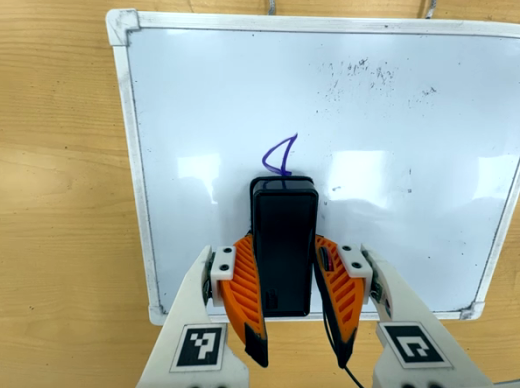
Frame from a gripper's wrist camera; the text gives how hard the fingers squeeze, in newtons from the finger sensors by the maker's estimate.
{"total": 6.0, "left": 5.0, "right": 7.0}